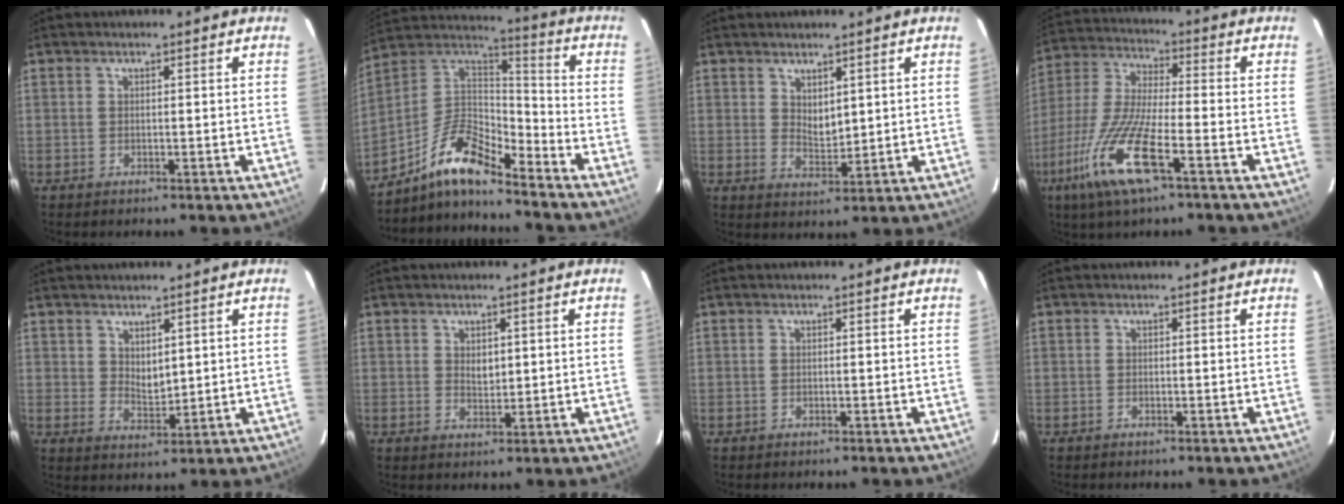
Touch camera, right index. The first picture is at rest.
{"total": 12.9, "force": [-9.9, 3.5, 7.5], "torque": [-0.164, 0.018, -0.201]}
{"total": 3.5, "force": [2.3, 1.9, 2.0], "torque": [-0.029, -0.003, 0.043]}
{"total": 15.5, "force": [-7.8, 3.0, 13.1], "torque": [-0.290, -0.021, -0.159]}
{"total": 3.7, "force": [2.4, 2.1, 1.7], "torque": [-0.023, -0.001, 0.049]}
{"total": 2.5, "force": [0.7, 1.7, 1.7], "torque": [-0.024, 0.001, 0.014]}
{"total": 0.0}
{"total": 0.0}